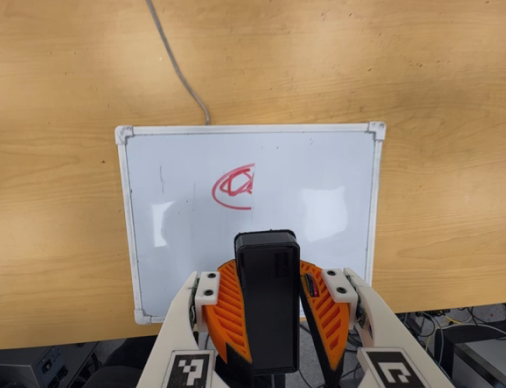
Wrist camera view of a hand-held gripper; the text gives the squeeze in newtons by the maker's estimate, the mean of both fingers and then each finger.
{"total": 9.8, "left": 10.2, "right": 9.4}